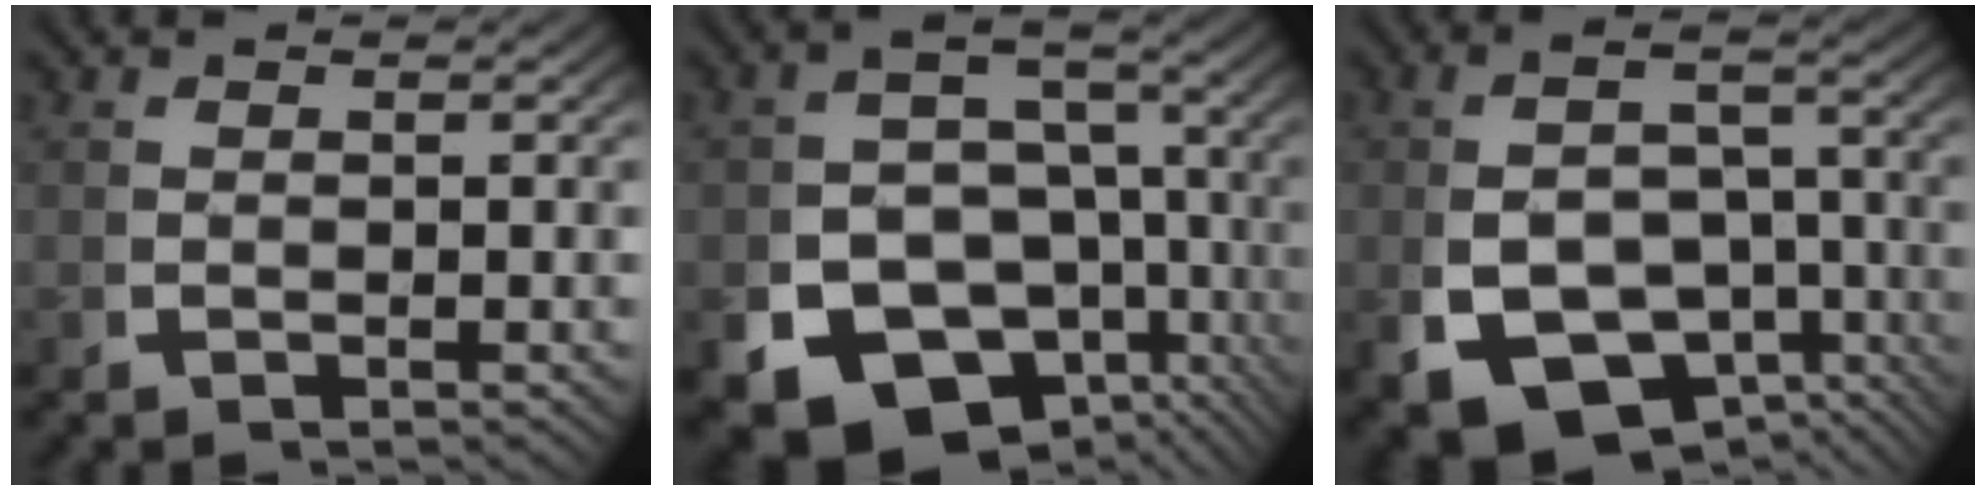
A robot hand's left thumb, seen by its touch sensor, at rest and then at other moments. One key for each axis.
{"total": 16.1, "fx": -6.9, "fy": 12.0, "fz": 8.2, "tx": -0.167, "ty": -0.067, "tz": -0.098}
{"total": 11.4, "fx": -5.0, "fy": 7.8, "fz": 6.6, "tx": -0.142, "ty": -0.052, "tz": -0.064}